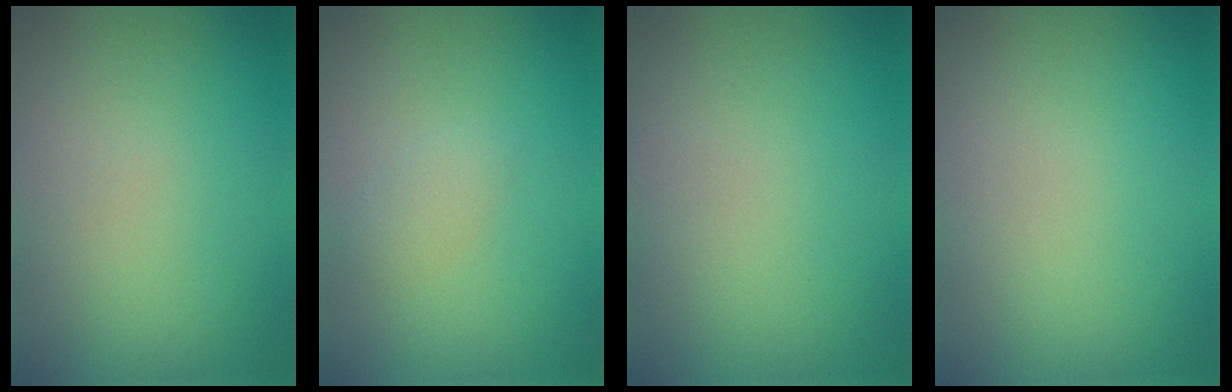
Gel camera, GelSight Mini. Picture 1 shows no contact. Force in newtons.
{"total": 1.0, "press": 1.0, "slide": 0.1}
{"total": 0.0}
{"total": 0.0}